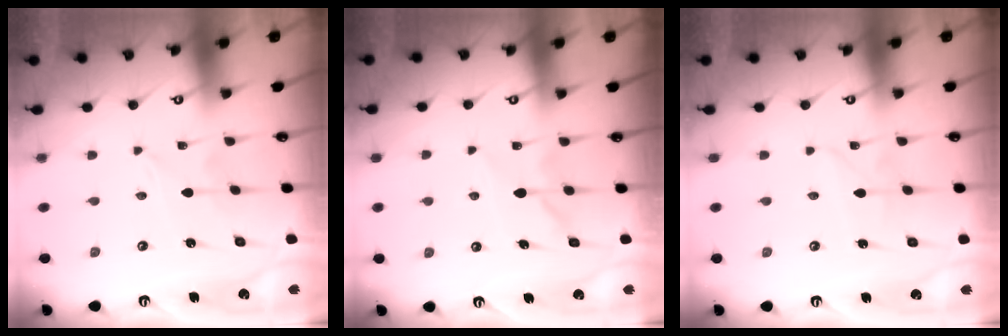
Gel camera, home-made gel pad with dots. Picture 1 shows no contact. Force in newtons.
{"total": 6.7, "press": 6.7, "slide": 0.8}
{"total": 1.7, "press": 1.7, "slide": 0.2}